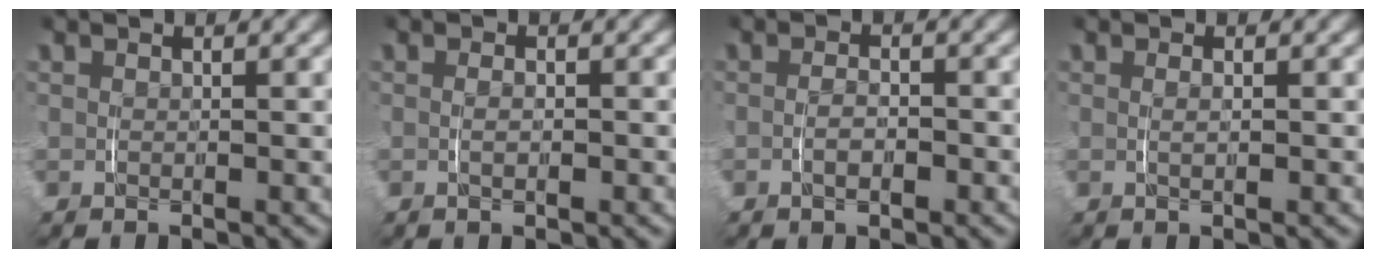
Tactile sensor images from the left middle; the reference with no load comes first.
{"total": 1.0, "force": [-0.2, 0.3, 1.0], "torque": [-0.017, 0.000, -0.005]}
{"total": 1.7, "force": [-0.7, 0.7, 1.4], "torque": [-0.020, 0.001, -0.015]}
{"total": 0.9, "force": [0.1, 0.0, 0.9], "torque": [-0.018, -0.001, 0.002]}